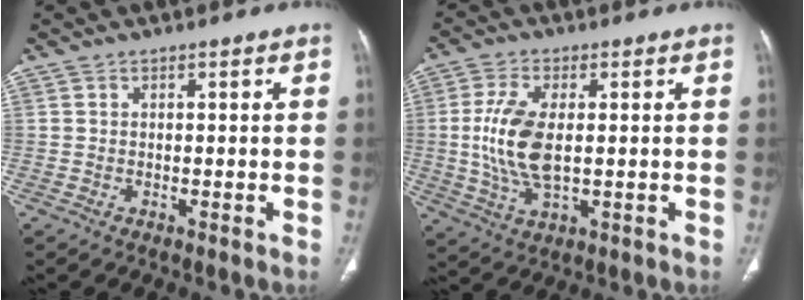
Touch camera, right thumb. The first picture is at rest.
{"total": 10.5, "force": [0.3, 5.1, 9.2], "torque": [-0.200, -0.007, 0.011]}